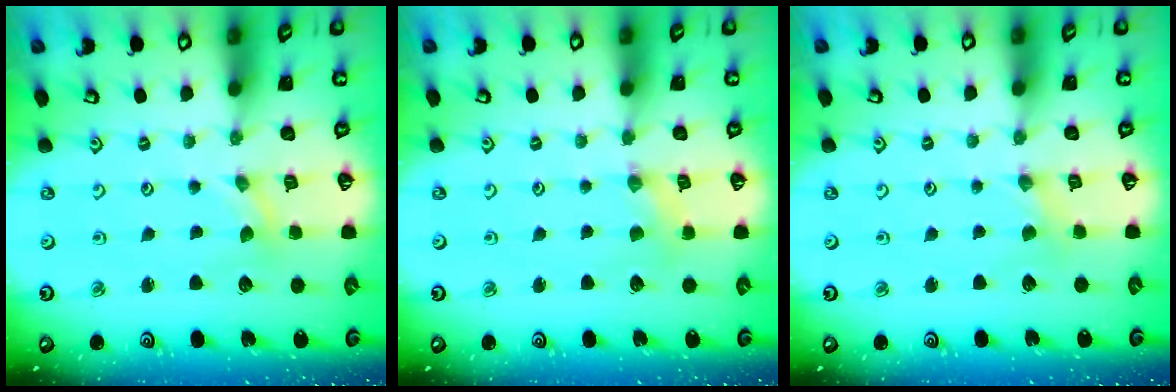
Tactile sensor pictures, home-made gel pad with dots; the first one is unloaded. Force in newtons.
{"total": 2.4, "press": 2.4, "slide": 0.4}
{"total": 1.0, "press": 1.0, "slide": 0.2}